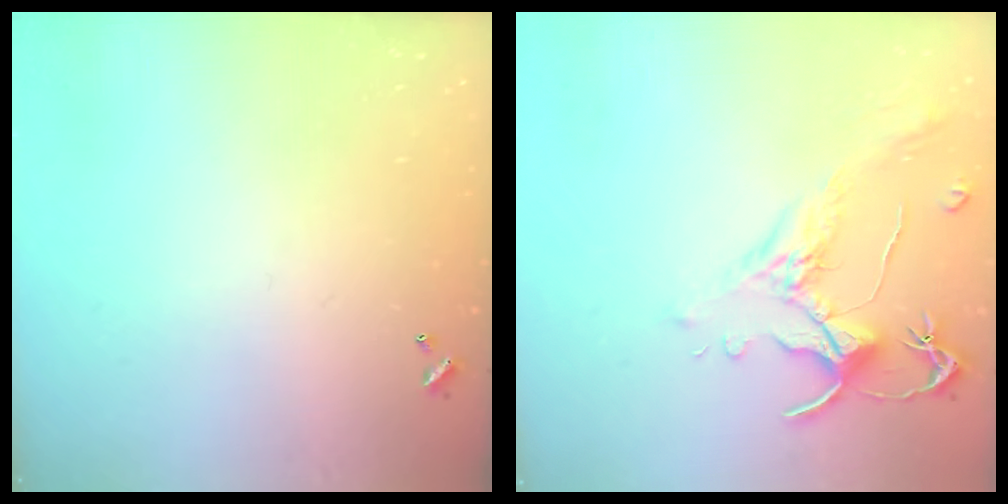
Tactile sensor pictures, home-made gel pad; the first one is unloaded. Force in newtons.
{"total": 1.8, "press": 1.2, "slide": 1.3}